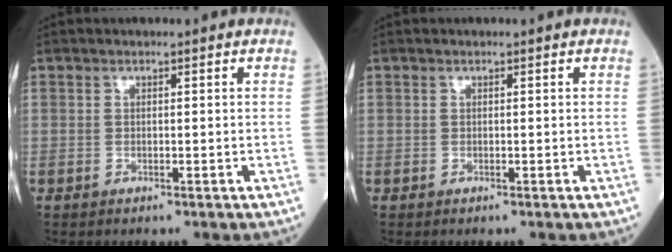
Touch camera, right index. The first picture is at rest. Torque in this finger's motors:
{"motor_torque": [0.00, 0.00, 0.00, -0.01]}